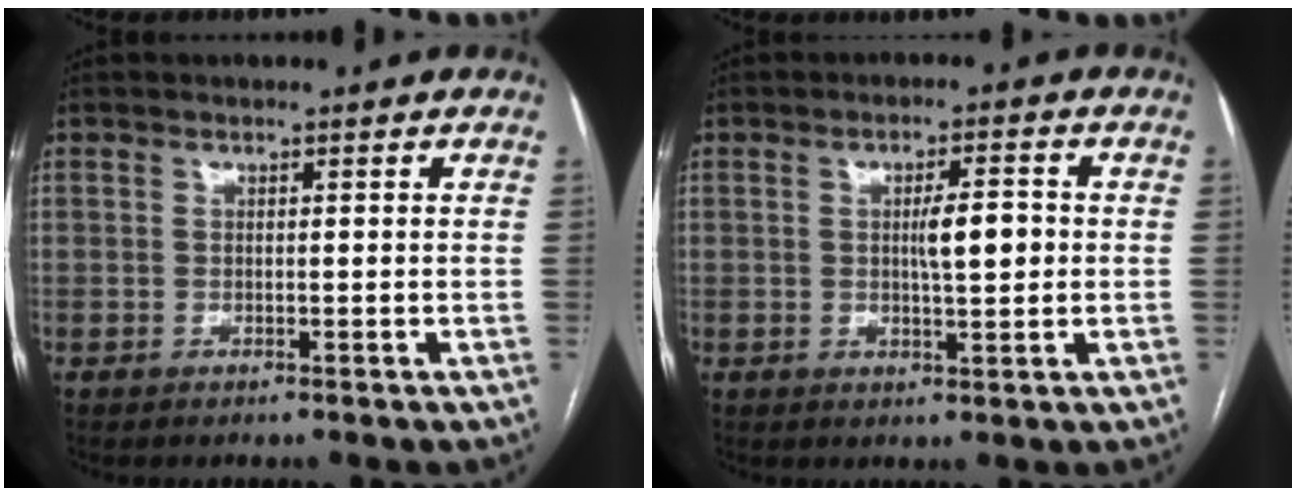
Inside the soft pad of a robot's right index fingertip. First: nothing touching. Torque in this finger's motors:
{"motor_torque": [0.33, 0.16, 0.35, 0.04]}